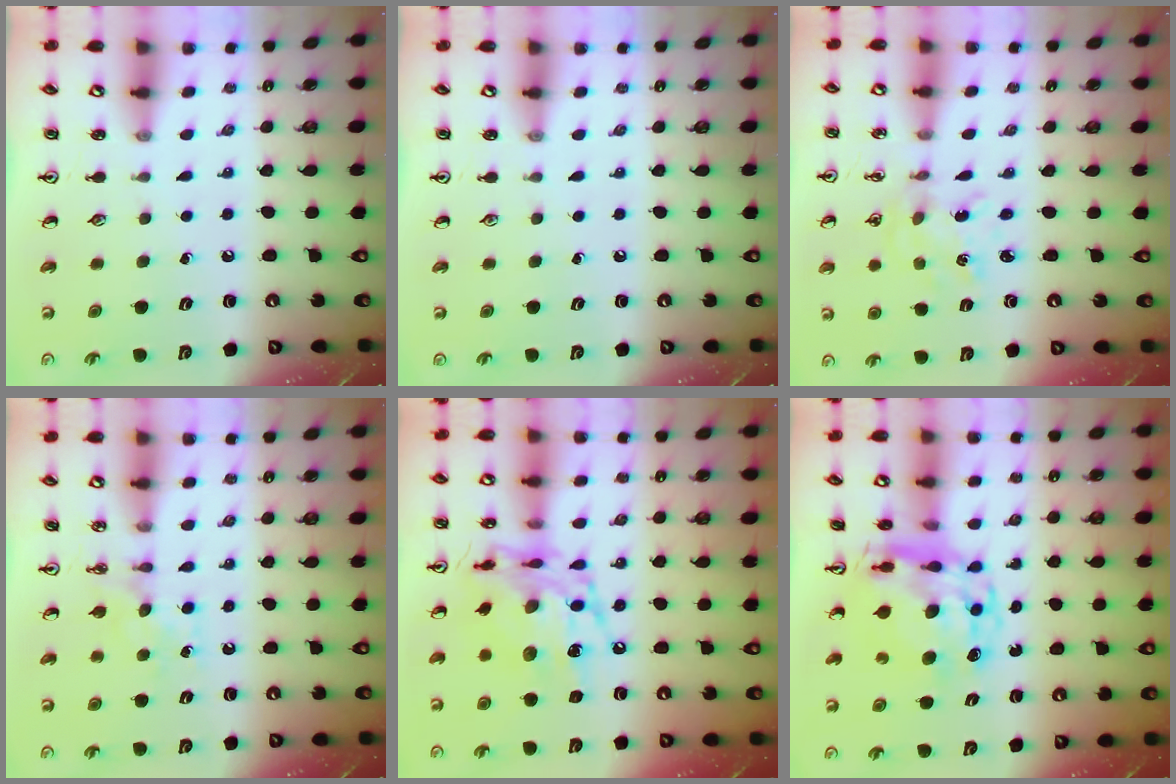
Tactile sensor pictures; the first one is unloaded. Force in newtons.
{"total": 0.0}
{"total": 1.4, "press": 1.4, "slide": 0.2}
{"total": 5.1, "press": 5.0, "slide": 0.6}
{"total": 15.7, "press": 15.6, "slide": 1.3}
{"total": 11.7, "press": 11.6, "slide": 1.3}